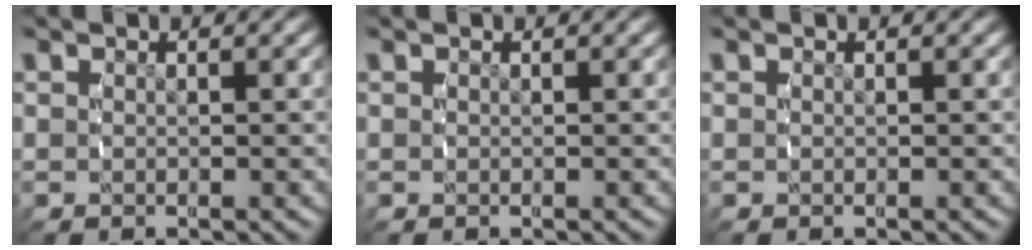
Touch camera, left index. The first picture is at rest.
{"total": 0.0}
{"total": 0.0}